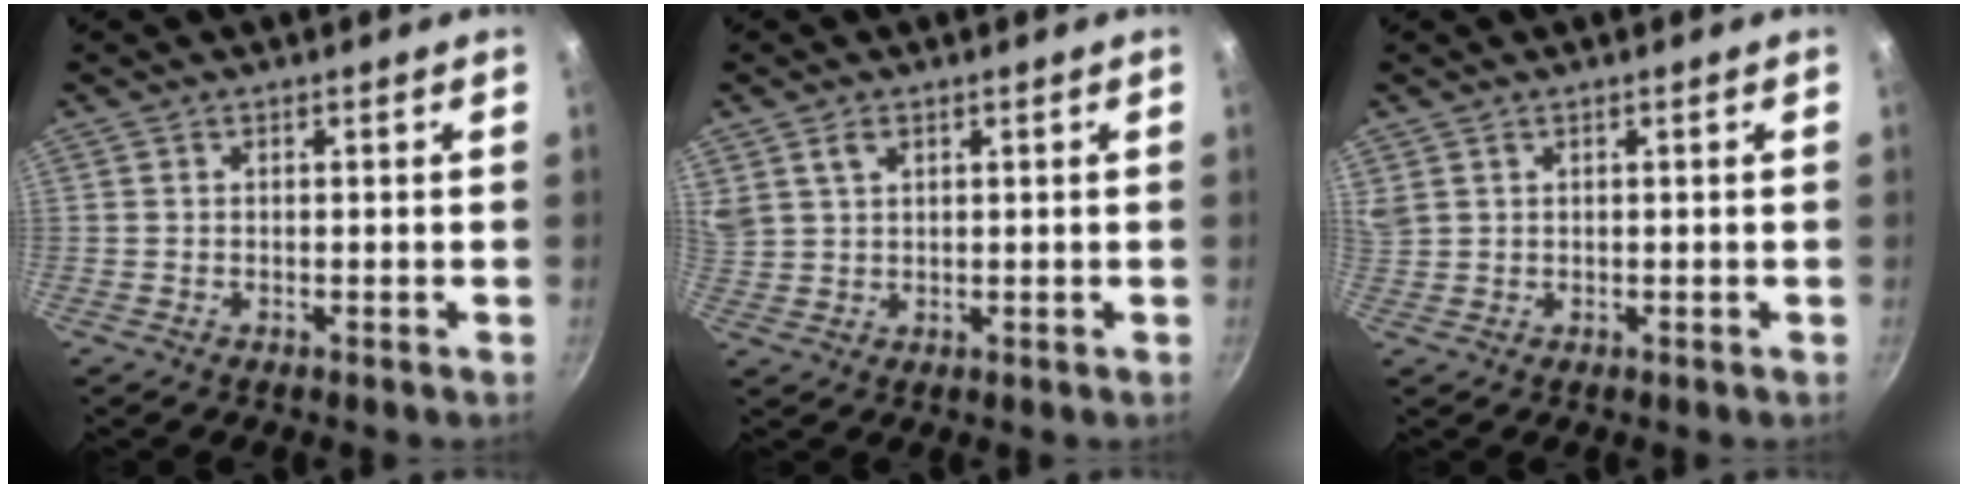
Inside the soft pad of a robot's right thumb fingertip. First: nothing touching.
{"total": 5.1, "force": [2.7, 3.2, 2.8], "torque": [-0.047, 0.000, 0.059]}
{"total": 2.9, "force": [1.9, 1.7, 1.3], "torque": [-0.023, 0.005, 0.043]}